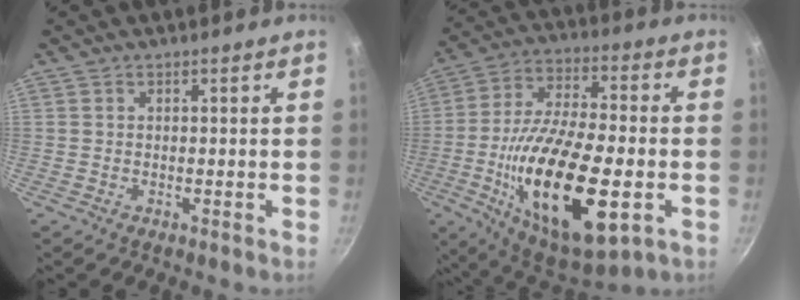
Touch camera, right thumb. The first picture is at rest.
{"total": 27.1, "force": [-6.8, 11.1, 23.8], "torque": [-0.417, 0.014, -0.109]}